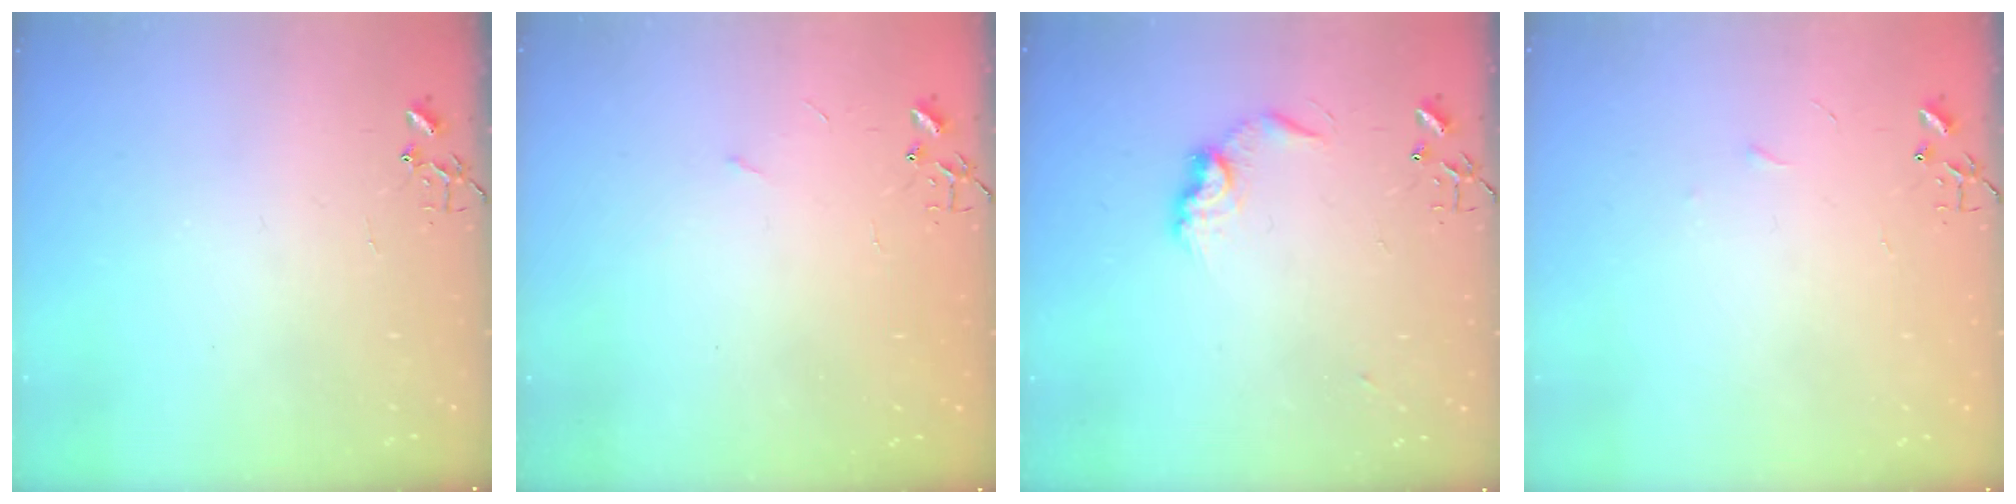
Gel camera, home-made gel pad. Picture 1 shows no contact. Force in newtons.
{"total": 2.6, "press": 2.6, "slide": 0.4}
{"total": 9.4, "press": 9.4, "slide": 0.5}
{"total": 3.6, "press": 3.6, "slide": 0.5}